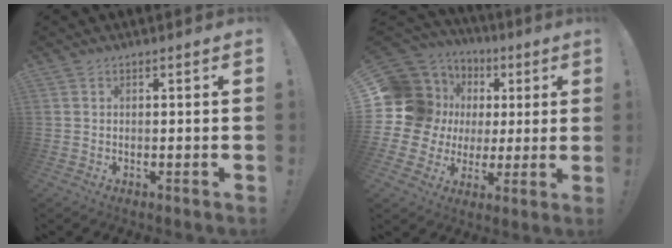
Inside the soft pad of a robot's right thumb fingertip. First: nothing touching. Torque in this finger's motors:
{"motor_torque": [0.52, 0.36, 0.30, -0.17, -0.04]}